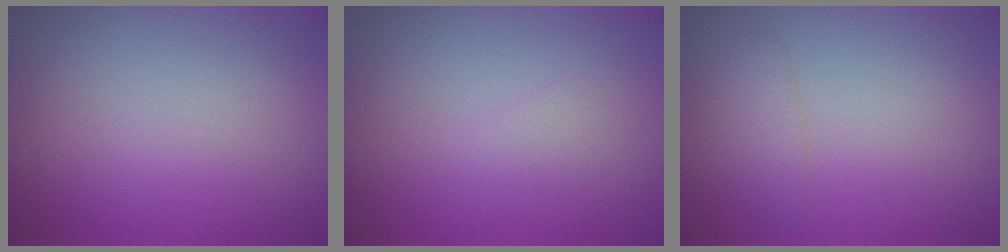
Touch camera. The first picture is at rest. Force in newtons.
{"total": 0.6, "press": 0.6, "slide": 0.1}
{"total": 1.4, "press": 1.4, "slide": 0.1}